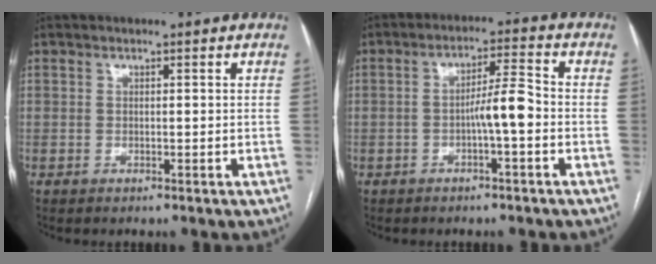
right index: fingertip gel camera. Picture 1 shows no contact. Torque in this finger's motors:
{"motor_torque": [1.03, -0.20, 0.41, 0.11]}